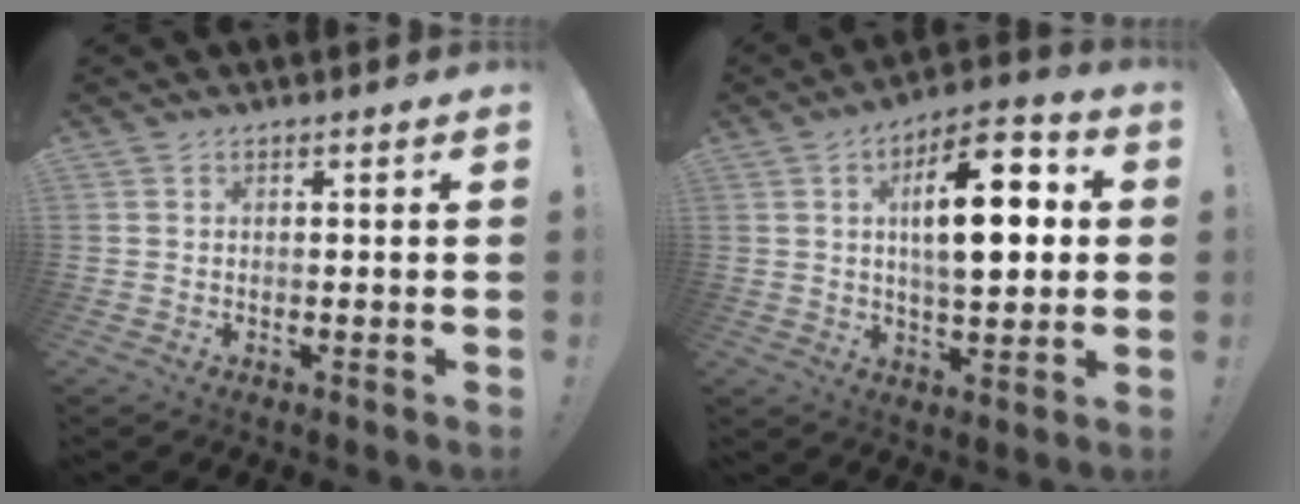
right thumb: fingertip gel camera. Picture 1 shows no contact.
{"total": 17.2, "force": [2.9, 7.6, 15.2], "torque": [-0.239, 0.005, 0.037]}